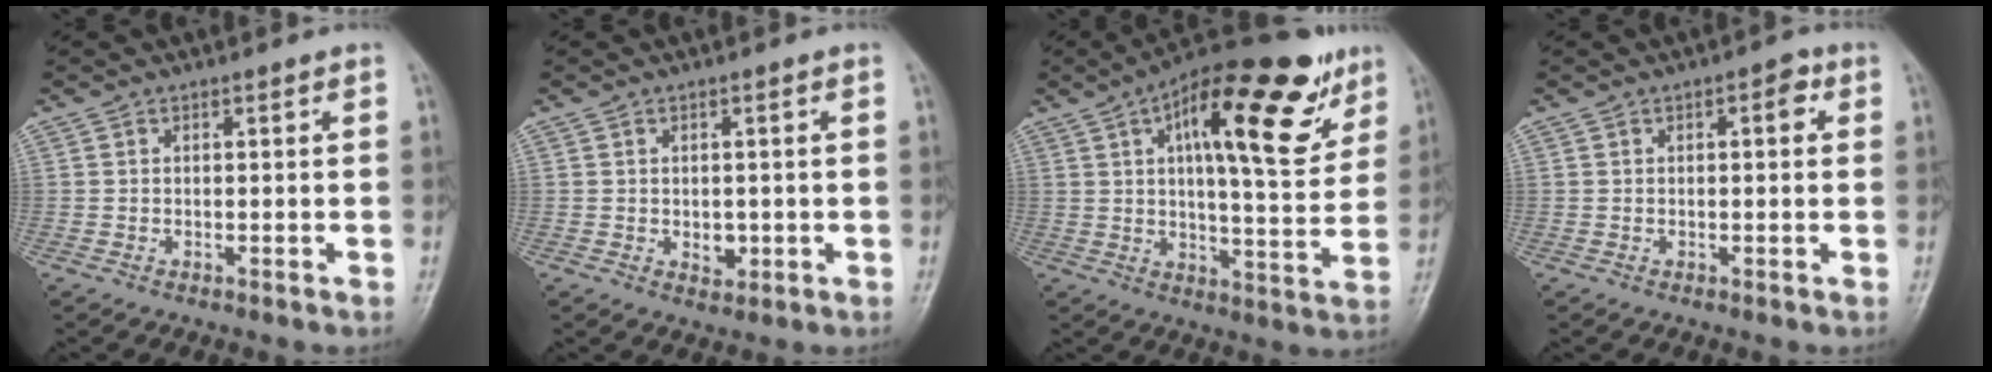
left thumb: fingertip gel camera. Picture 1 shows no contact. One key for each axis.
{"total": 2.8, "fx": -0.3, "fy": 2.0, "fz": 1.9, "tx": -0.017, "ty": -0.002, "tz": 0.001}
{"total": 22.6, "fx": 10.5, "fy": 8.2, "fz": 18.3, "tx": -0.240, "ty": -0.018, "tz": 0.152}
{"total": 2.8, "fx": 0.8, "fy": 1.2, "fz": 2.4, "tx": -0.027, "ty": 0.004, "tz": 0.005}